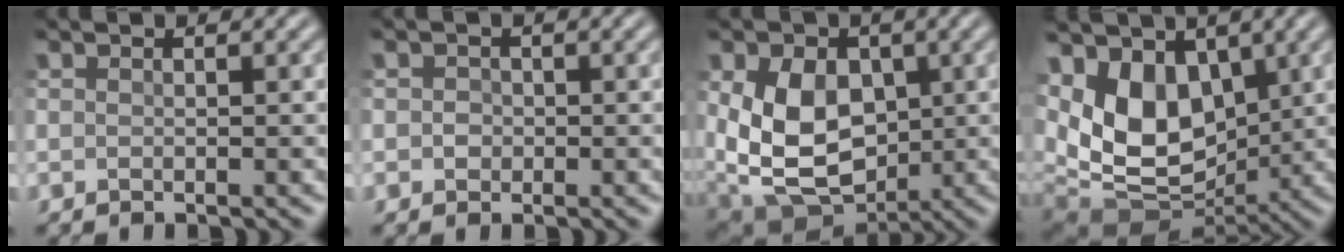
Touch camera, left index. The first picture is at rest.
{"total": 1.1, "force": [0.0, 1.0, 0.2], "torque": [0.004, 0.003, -0.005]}
{"total": 10.1, "force": [0.7, 7.4, 6.9], "torque": [-0.132, -0.008, 0.018]}
{"total": 9.9, "force": [2.1, 6.5, 7.1], "torque": [-0.145, -0.008, 0.036]}